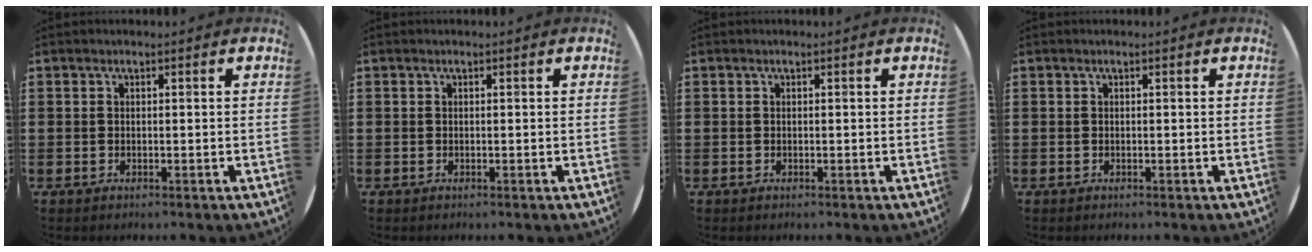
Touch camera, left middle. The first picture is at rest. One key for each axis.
{"total": 0.0}
{"total": 0.0}
{"total": 0.0}